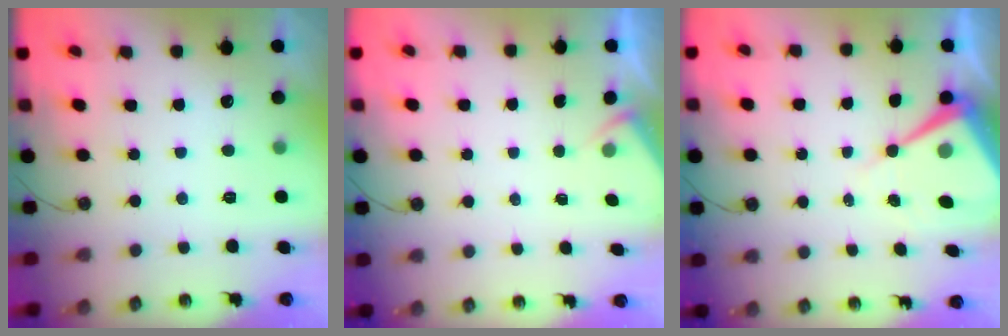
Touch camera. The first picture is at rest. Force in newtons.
{"total": 2.0, "press": 1.9, "slide": 0.4}
{"total": 10.2, "press": 10.2, "slide": 1.0}